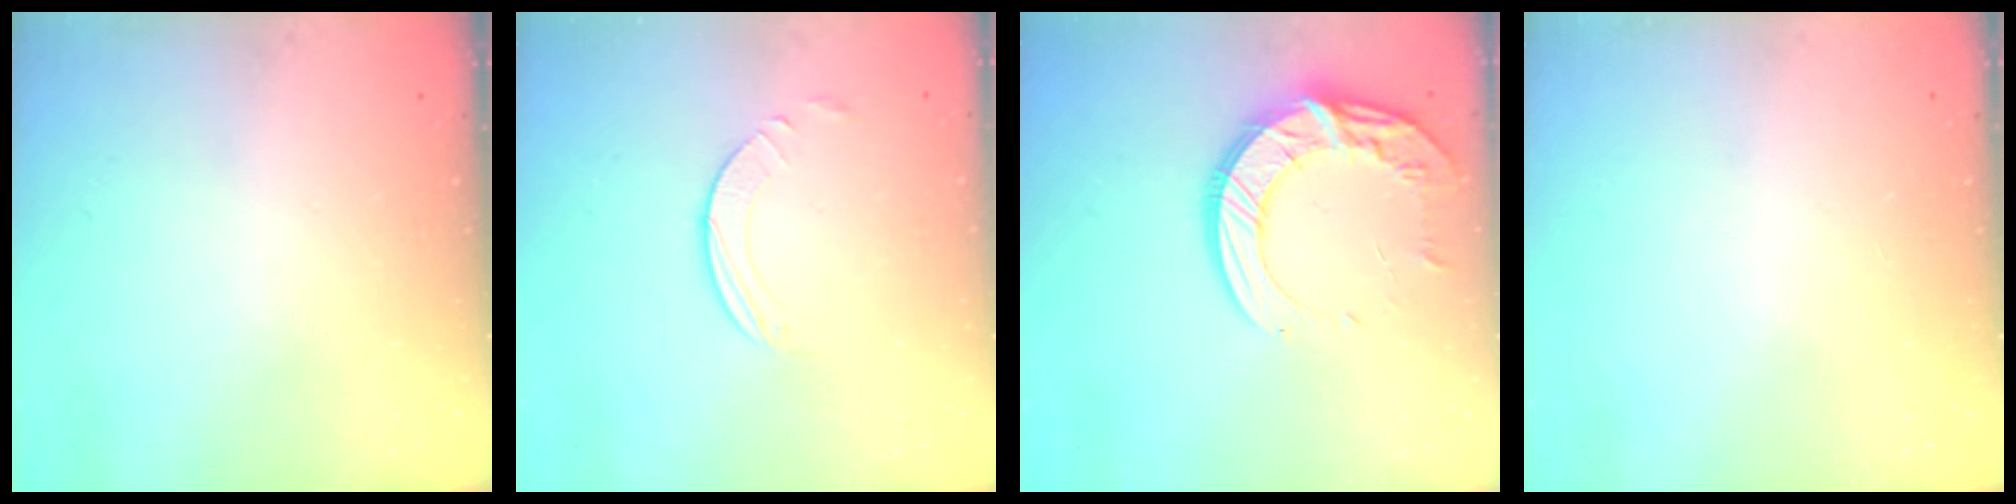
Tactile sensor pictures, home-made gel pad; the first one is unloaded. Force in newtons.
{"total": 2.8, "press": 2.8, "slide": 0.2}
{"total": 13.6, "press": 13.5, "slide": 1.2}
{"total": 0.0}